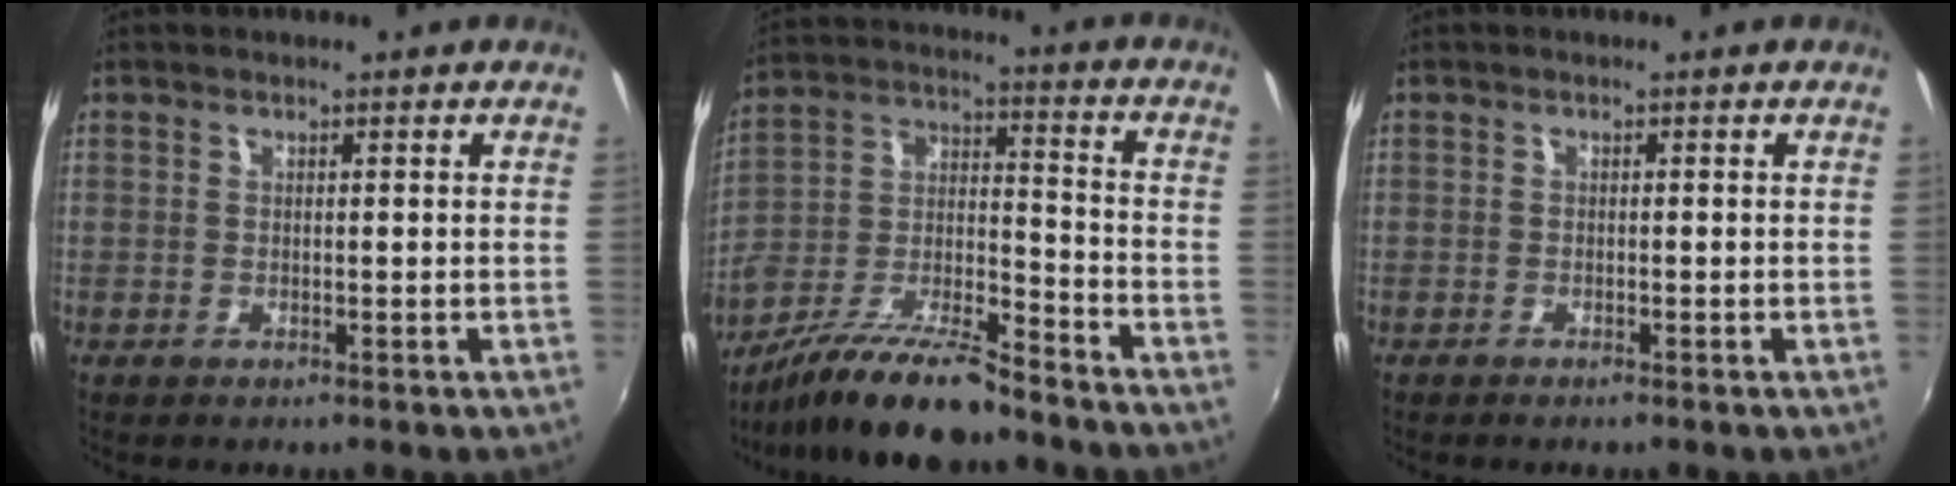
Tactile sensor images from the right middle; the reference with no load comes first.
{"total": 15.4, "force": [-11.9, 3.2, 9.2], "torque": [-0.192, -0.012, -0.221]}
{"total": 0.8, "force": [-0.7, 0.1, 0.3], "torque": [-0.008, -0.003, -0.015]}